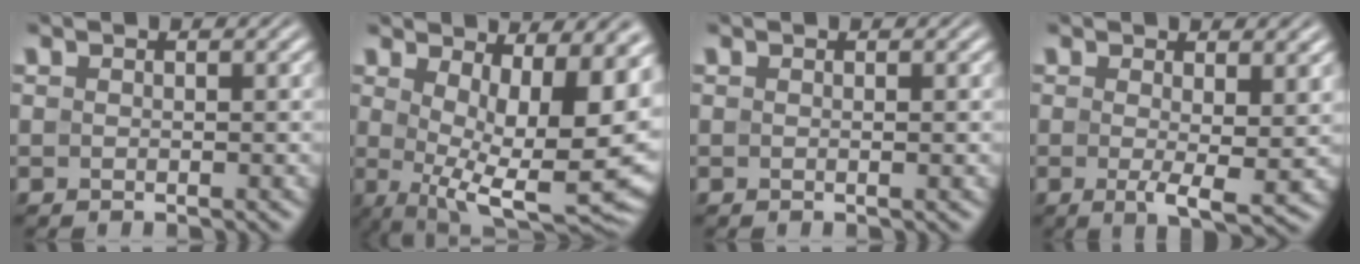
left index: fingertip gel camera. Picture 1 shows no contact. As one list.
[{"total": 14.2, "force": [1.9, 5.5, 13.0], "torque": [-0.167, -0.023, 0.057]}, {"total": 0.5, "force": [0.0, 0.1, 0.5], "torque": [-0.007, 0.001, -0.001]}, {"total": 4.0, "force": [0.3, 0.9, 3.9], "torque": [-0.059, -0.013, 0.006]}]